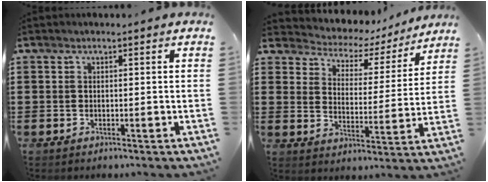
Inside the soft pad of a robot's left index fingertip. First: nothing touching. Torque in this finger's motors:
{"motor_torque": [0.55, -0.16, -0.04, 0.02]}